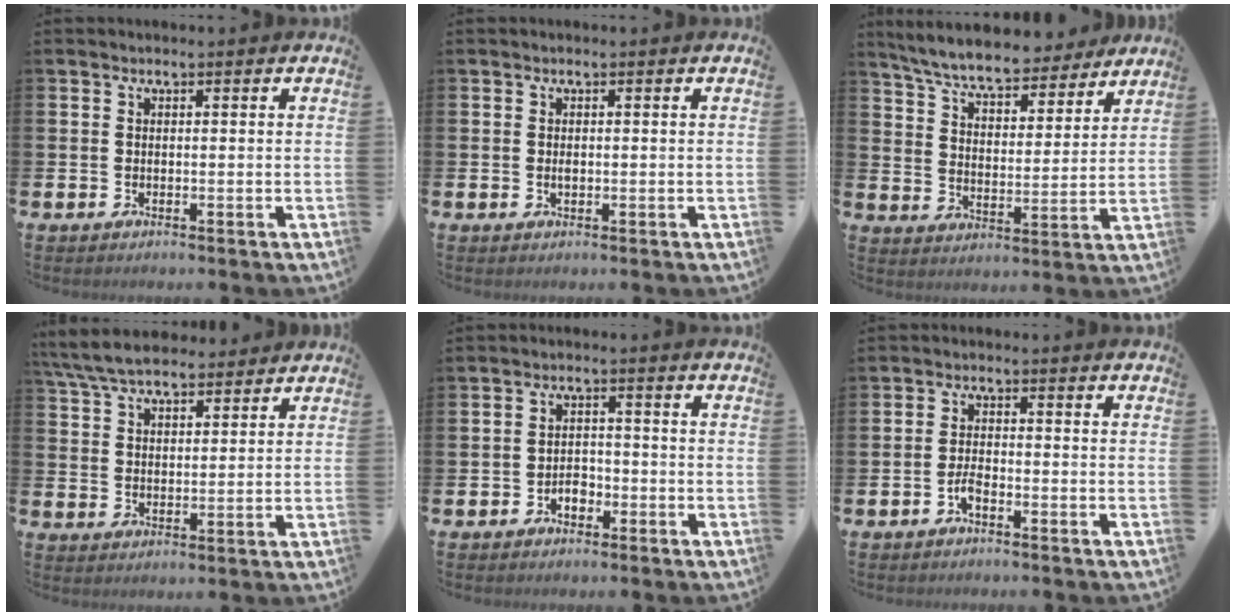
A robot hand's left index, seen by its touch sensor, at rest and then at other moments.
{"total": 0.7, "force": [0.0, 0.4, 0.6], "torque": [-0.007, 0.001, -0.002]}
{"total": 7.7, "force": [7.1, 1.4, 2.6], "torque": [-0.075, -0.047, 0.122]}
{"total": 6.7, "force": [6.2, 1.6, 1.8], "torque": [-0.059, -0.021, 0.117]}
{"total": 2.2, "force": [-1.3, 1.4, 1.1], "torque": [-0.019, 0.002, -0.030]}
{"total": 2.1, "force": [-1.4, 0.6, 1.5], "torque": [-0.032, 0.004, -0.026]}